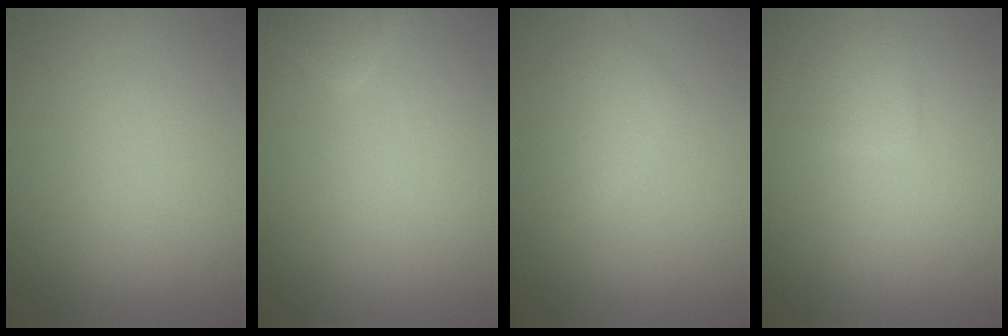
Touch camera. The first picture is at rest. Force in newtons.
{"total": 1.7, "press": 1.7, "slide": 0.2}
{"total": 2.3, "press": 2.3, "slide": 0.0}
{"total": 1.4, "press": 1.3, "slide": 0.3}